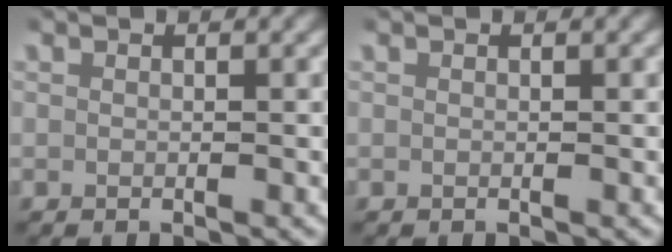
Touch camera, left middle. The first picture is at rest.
{"total": 0.0}